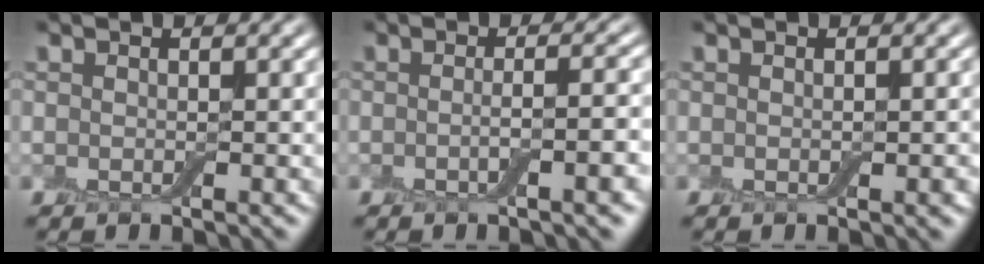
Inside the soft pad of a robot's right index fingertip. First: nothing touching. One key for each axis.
{"total": 4.5, "fx": -0.9, "fy": 1.3, "fz": 4.2, "tx": -0.046, "ty": 0.005, "tz": -0.017}
{"total": 1.0, "fx": -0.2, "fy": 0.2, "fz": 1.0, "tx": -0.012, "ty": -0.001, "tz": -0.001}